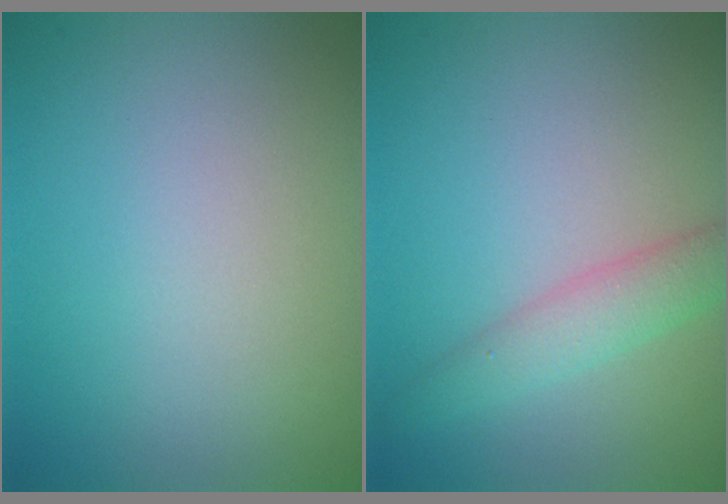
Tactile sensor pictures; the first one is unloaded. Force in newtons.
{"total": 2.8, "press": 2.8, "slide": 0.1}